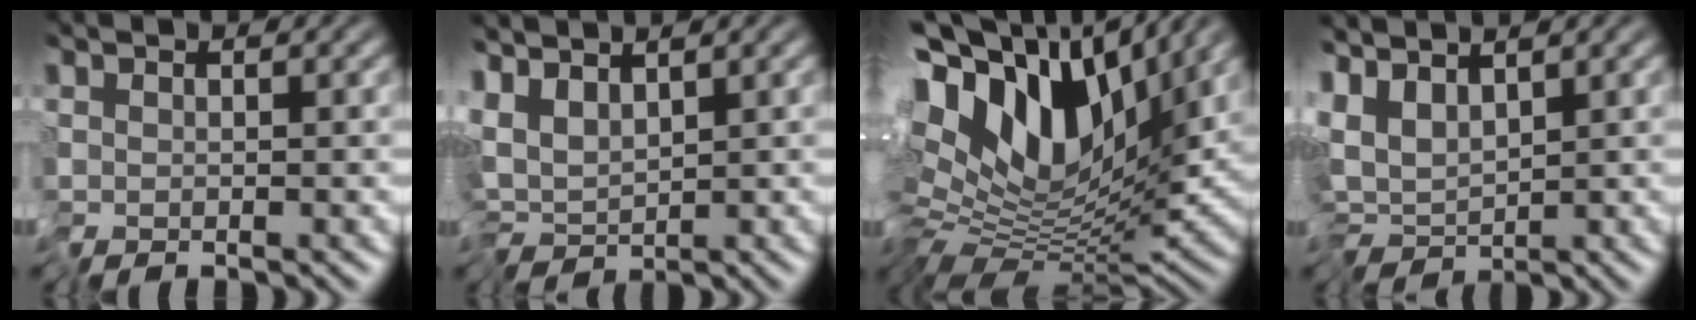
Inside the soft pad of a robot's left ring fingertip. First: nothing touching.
{"total": 3.6, "force": [0.4, 1.9, 3.1], "torque": [-0.051, -0.003, 0.020]}
{"total": 13.7, "force": [6.3, 5.7, 10.8], "torque": [-0.204, 0.027, 0.105]}
{"total": 4.7, "force": [0.9, 2.5, 3.8], "torque": [-0.069, -0.001, 0.028]}